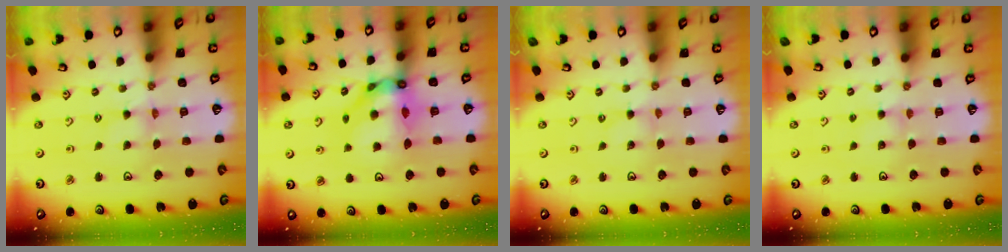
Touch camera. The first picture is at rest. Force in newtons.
{"total": 11.5, "press": 11.4, "slide": 1.6}
{"total": 0.0}
{"total": 2.9, "press": 2.9, "slide": 0.3}